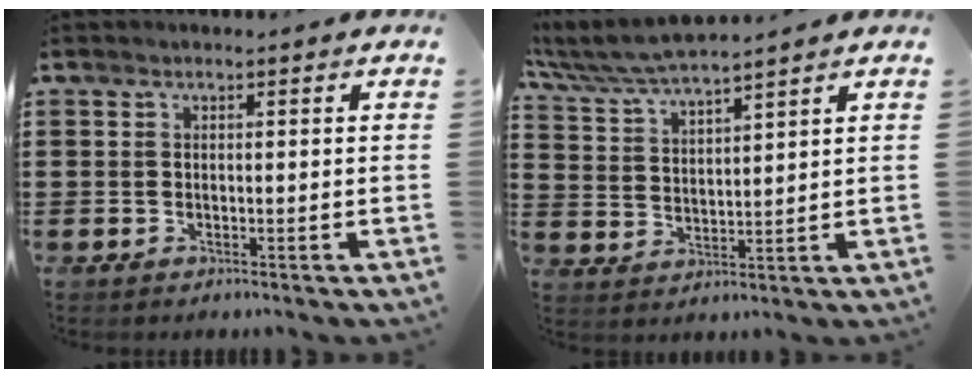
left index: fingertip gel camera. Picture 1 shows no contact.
{"total": 5.5, "force": [5.2, 0.1, 1.8], "torque": [-0.056, -0.026, 0.092]}